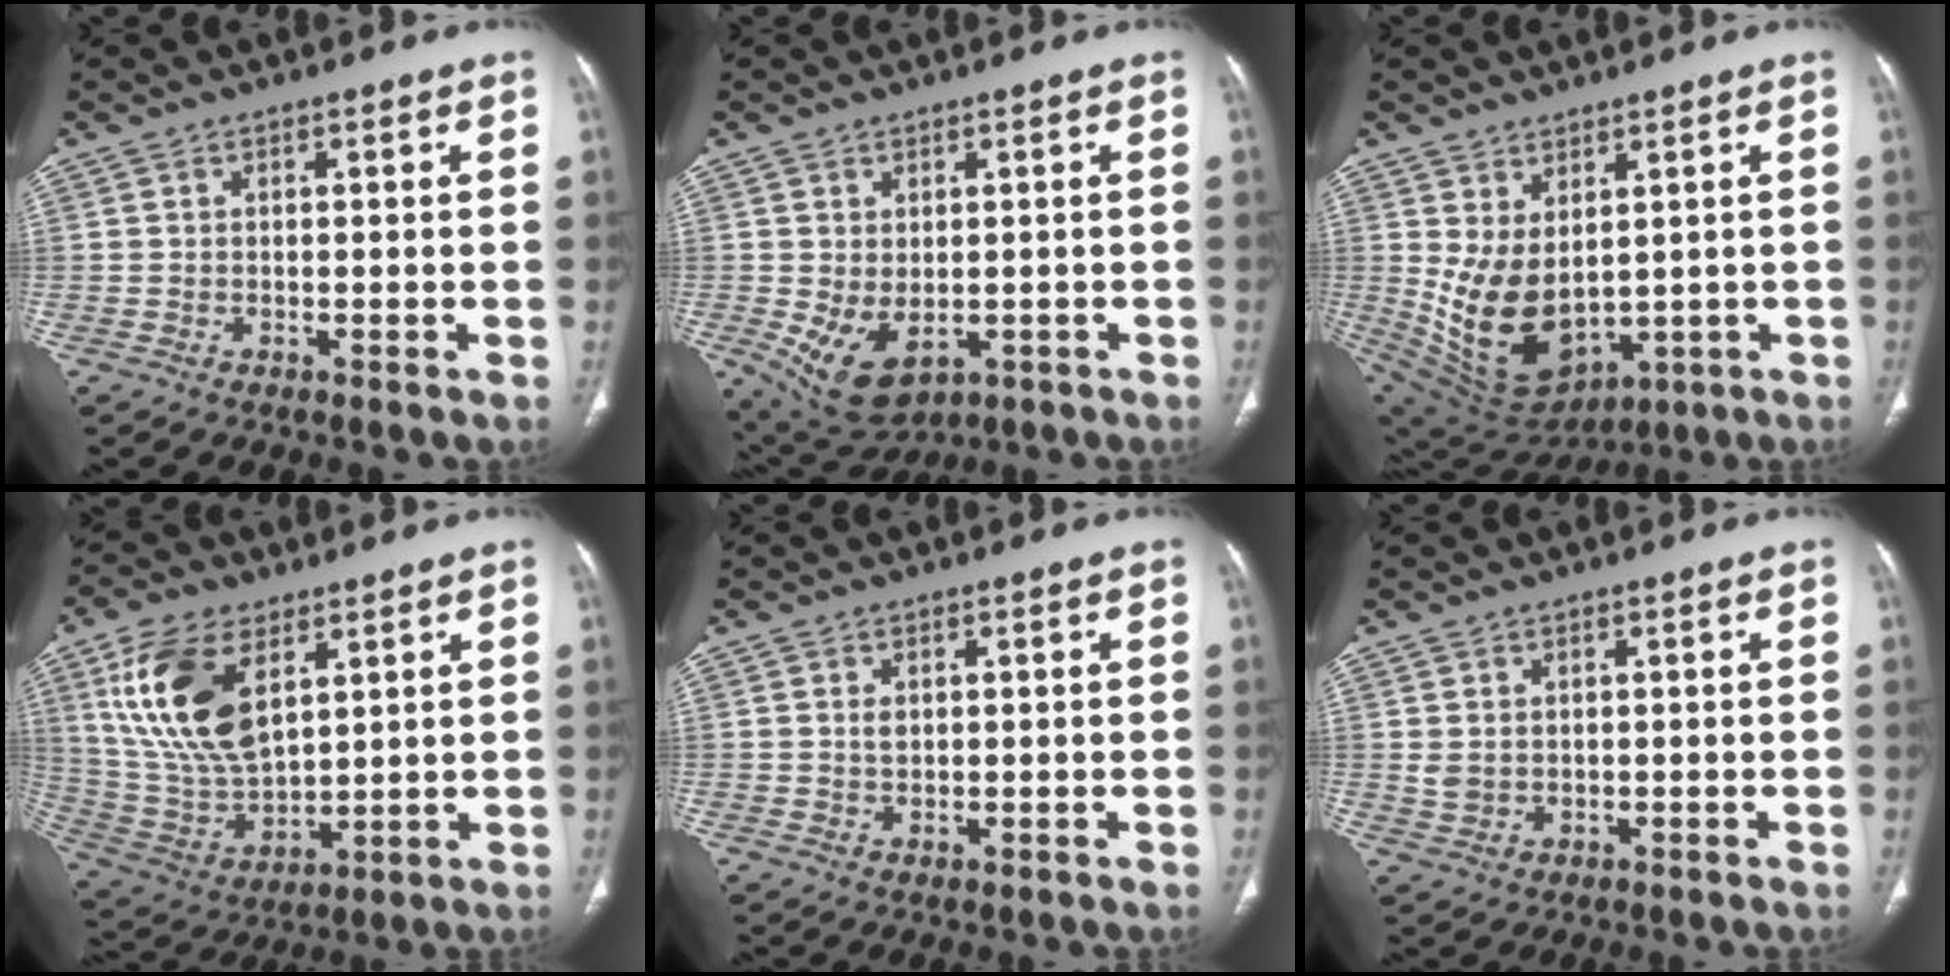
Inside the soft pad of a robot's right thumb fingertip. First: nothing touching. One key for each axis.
{"total": 8.5, "fx": -1.7, "fy": 5.4, "fz": 6.3, "tx": -0.104, "ty": -0.005, "tz": -0.003}
{"total": 13.1, "fx": 1.1, "fy": 8.2, "fz": 10.1, "tx": -0.166, "ty": -0.023, "tz": 0.061}
{"total": 17.6, "fx": 7.1, "fy": 9.3, "fz": 13.1, "tx": -0.247, "ty": -0.025, "tz": 0.148}
{"total": 1.6, "fx": 0.4, "fy": 1.1, "fz": 1.1, "tx": -0.016, "ty": -0.003, "tz": 0.010}
{"total": 2.3, "fx": 0.5, "fy": 1.8, "fz": 1.3, "tx": -0.025, "ty": -0.003, "tz": 0.019}